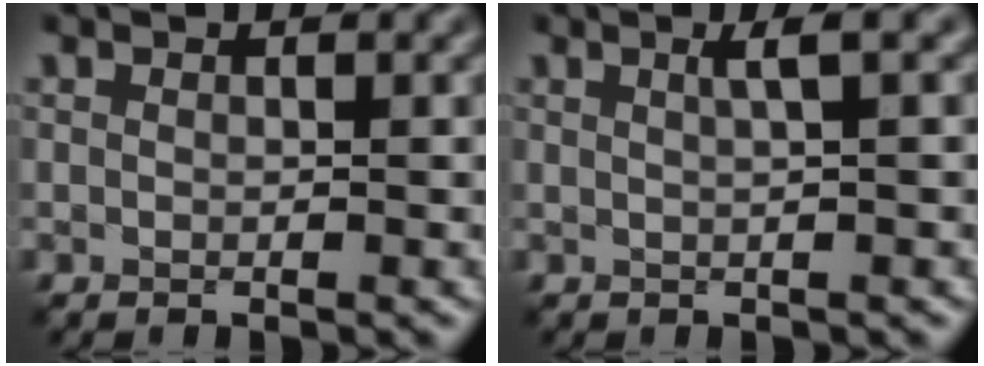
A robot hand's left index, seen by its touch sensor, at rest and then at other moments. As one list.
[{"total": 2.2, "force": [0.8, 0.5, 2.0], "torque": [-0.026, 0.010, 0.008]}]